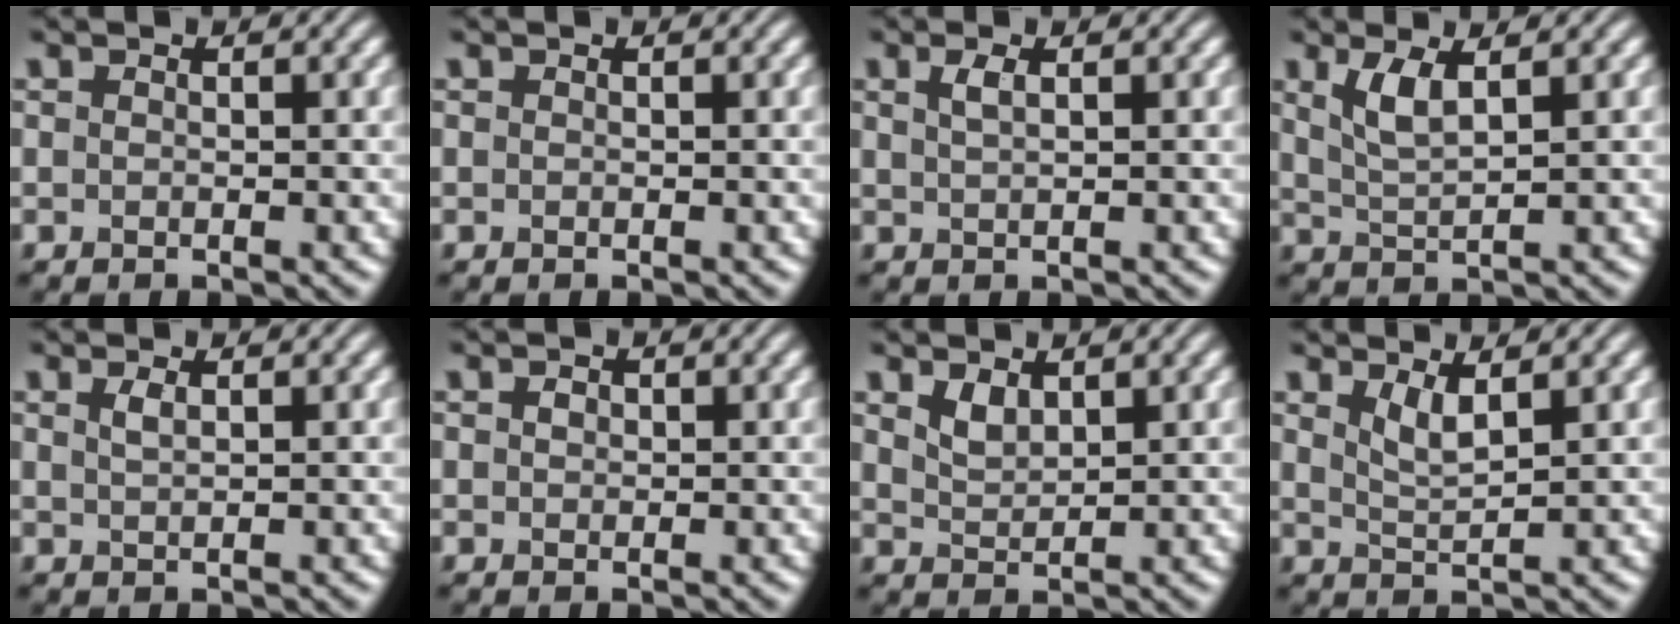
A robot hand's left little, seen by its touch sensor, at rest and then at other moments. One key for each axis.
{"total": 0.0}
{"total": 1.4, "fx": 0.6, "fy": 0.4, "fz": 1.1, "tx": -0.022, "ty": 0.004, "tz": 0.011}
{"total": 2.8, "fx": 1.3, "fy": 0.8, "fz": 2.3, "tx": -0.051, "ty": -0.005, "tz": 0.031}
{"total": 0.9, "fx": 0.5, "fy": 0.3, "fz": 0.7, "tx": -0.016, "ty": 0.001, "tz": 0.010}
{"total": 0.7, "fx": 0.2, "fy": 0.6, "fz": 0.4, "tx": -0.008, "ty": -0.002, "tz": 0.001}
{"total": 1.7, "fx": 1.1, "fy": 0.8, "fz": 0.9, "tx": -0.021, "ty": -0.003, "tz": 0.028}
{"total": 2.1, "fx": 1.3, "fy": 0.5, "fz": 1.5, "tx": -0.031, "ty": -0.007, "tz": 0.028}